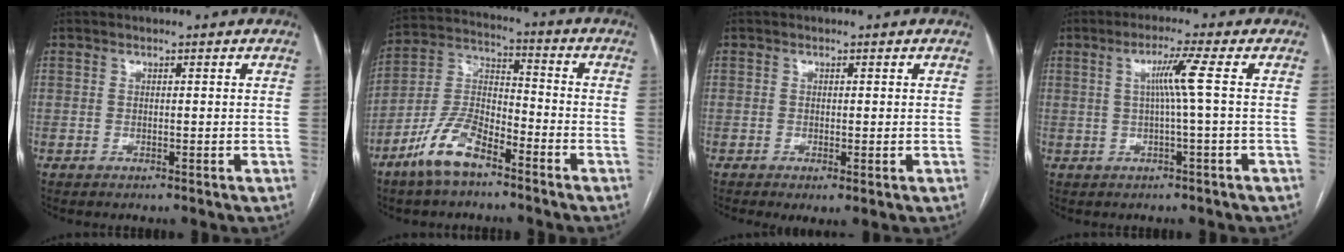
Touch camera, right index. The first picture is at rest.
{"total": 10.9, "force": [-7.2, 3.9, 7.1], "torque": [-0.156, 0.002, -0.143]}
{"total": 1.9, "force": [-0.6, 0.5, 1.7], "torque": [-0.027, -0.006, -0.006]}
{"total": 4.6, "force": [0.5, -1.3, 4.4], "torque": [-0.084, 0.006, 0.012]}